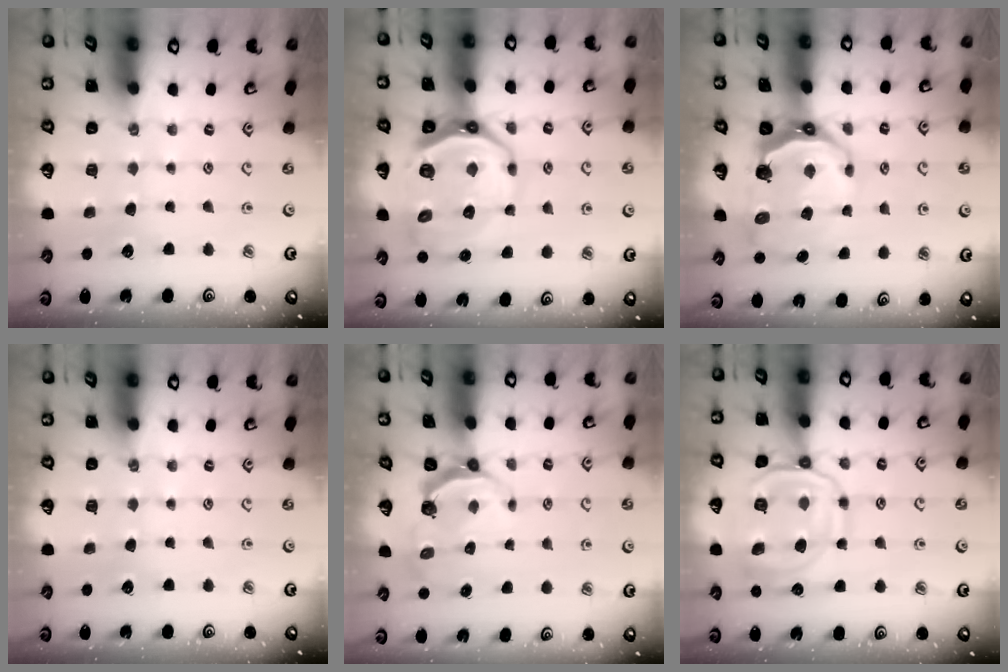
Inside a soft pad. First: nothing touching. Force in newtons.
{"total": 15.2, "press": 14.7, "slide": 3.8}
{"total": 9.5, "press": 8.3, "slide": 4.5}
{"total": 0.0}
{"total": 5.4, "press": 4.4, "slide": 3.1}
{"total": 14.7, "press": 14.6, "slide": 1.4}